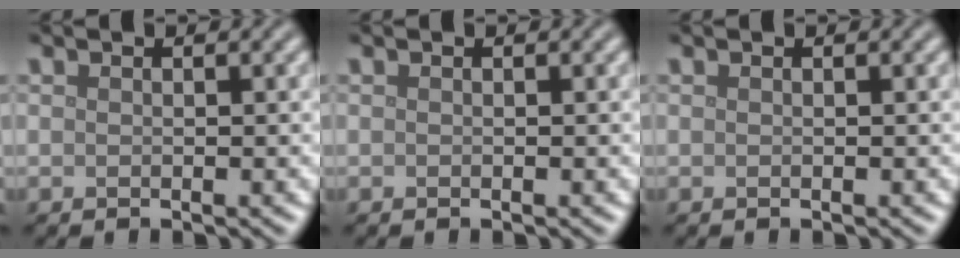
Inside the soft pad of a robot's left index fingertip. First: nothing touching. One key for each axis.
{"total": 0.0}
{"total": 0.0}